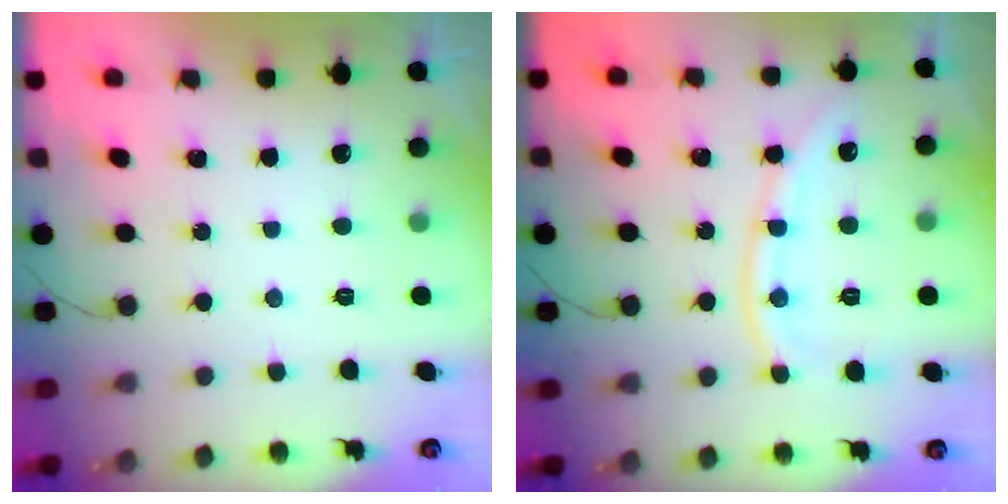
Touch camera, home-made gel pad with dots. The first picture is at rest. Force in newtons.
{"total": 10.9, "press": 10.9, "slide": 1.3}